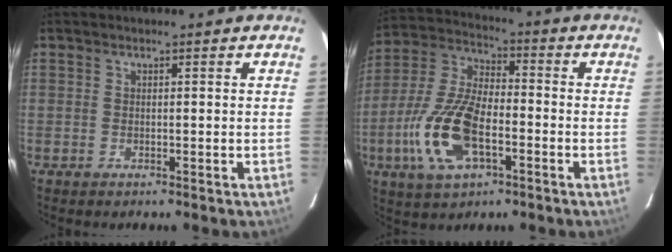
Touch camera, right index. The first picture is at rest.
{"total": 15.7, "force": [-5.3, 7.0, 13.0], "torque": [-0.288, -0.003, -0.101]}